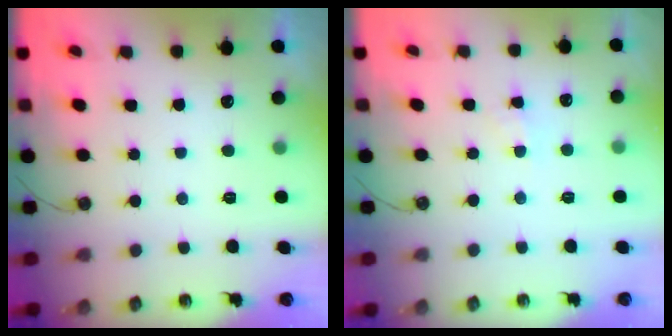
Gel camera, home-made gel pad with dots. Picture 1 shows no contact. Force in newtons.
{"total": 2.0, "press": 2.0, "slide": 0.3}